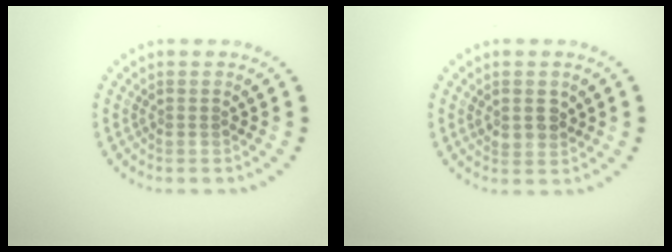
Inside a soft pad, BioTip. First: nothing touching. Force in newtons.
{"total": 1.9, "press": 1.8, "slide": 0.5}